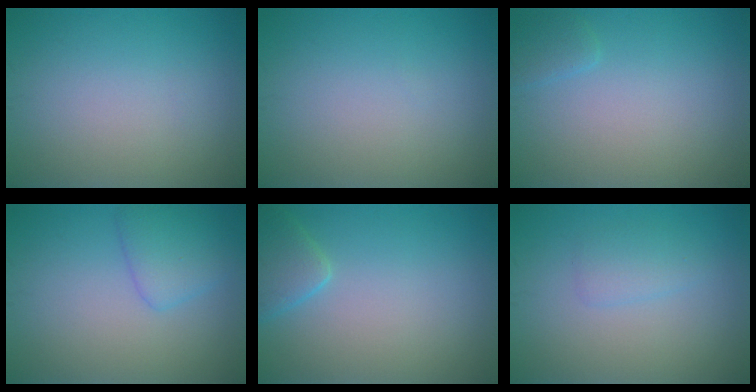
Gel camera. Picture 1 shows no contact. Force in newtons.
{"total": 0.0}
{"total": 1.0, "press": 1.0, "slide": 0.1}
{"total": 2.7, "press": 2.7, "slide": 0.2}
{"total": 2.6, "press": 2.6, "slide": 0.2}
{"total": 1.6, "press": 1.6, "slide": 0.1}